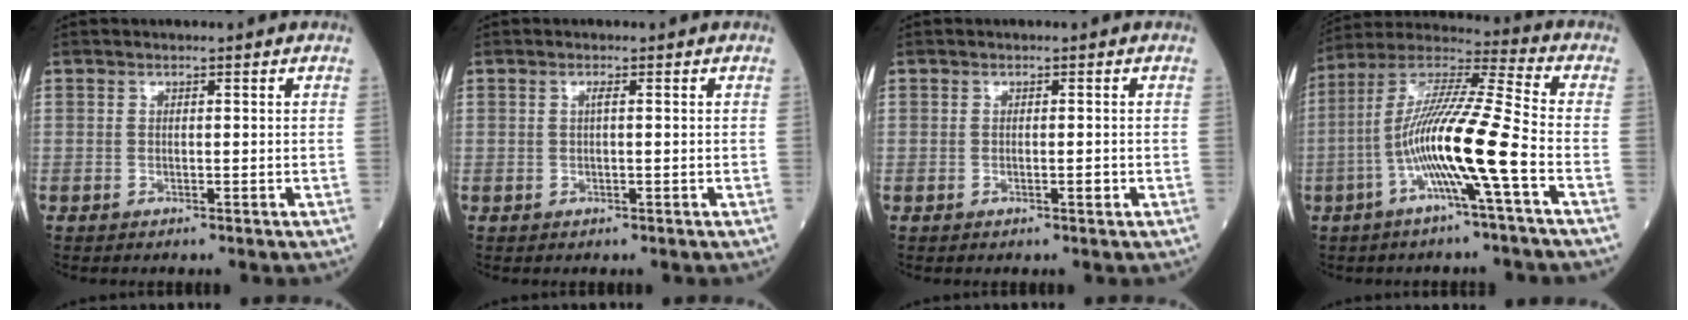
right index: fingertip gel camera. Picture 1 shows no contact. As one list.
[{"total": 0.6, "force": [0.1, -0.1, 0.6], "torque": [-0.013, 0.000, 0.002]}, {"total": 0.9, "force": [-0.3, 0.2, 0.9], "torque": [-0.016, -0.001, -0.003]}, {"total": 14.3, "force": [-4.5, -0.8, 13.6], "torque": [-0.264, 0.010, -0.093]}]